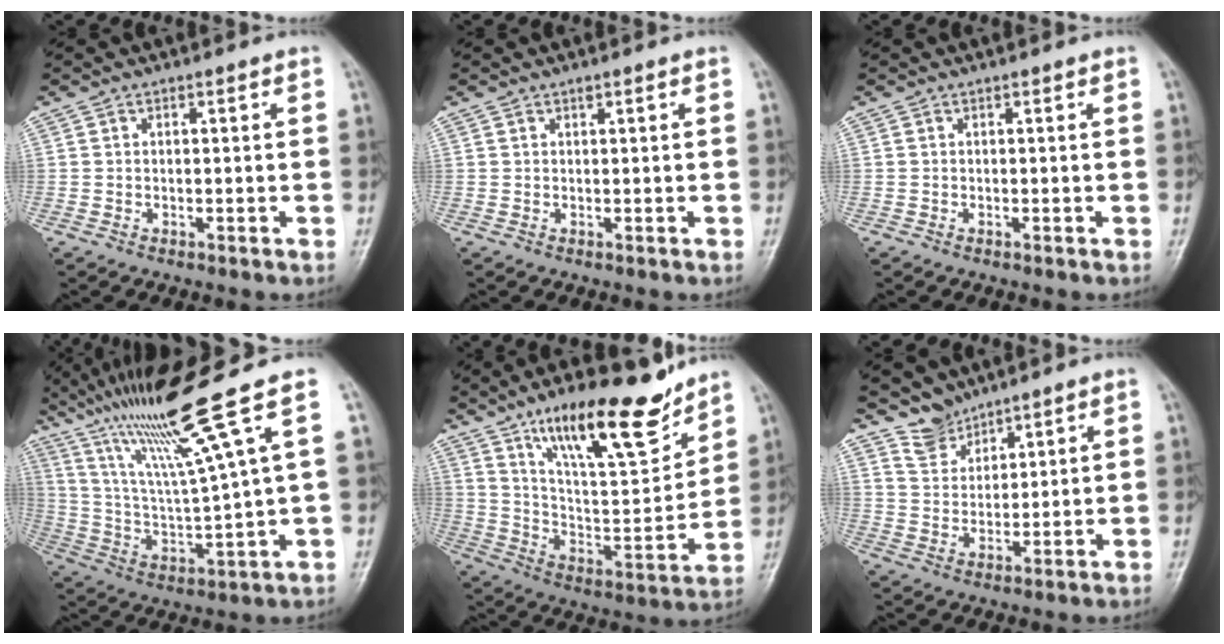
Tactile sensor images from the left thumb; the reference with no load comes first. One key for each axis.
{"total": 0.8, "fx": 0.4, "fy": 0.4, "fz": 0.5, "tx": -0.006, "ty": 0.001, "tz": 0.008}
{"total": 0.0}
{"total": 17.1, "fx": 10.7, "fy": -1.4, "fz": 13.3, "tx": -0.229, "ty": -0.044, "tz": 0.197}
{"total": 20.9, "fx": 14.3, "fy": 6.1, "fz": 14.0, "tx": -0.186, "ty": -0.080, "tz": 0.244}
{"total": 4.7, "fx": 4.2, "fy": 2.0, "fz": 0.3, "tx": 0.017, "ty": -0.038, "tz": 0.090}